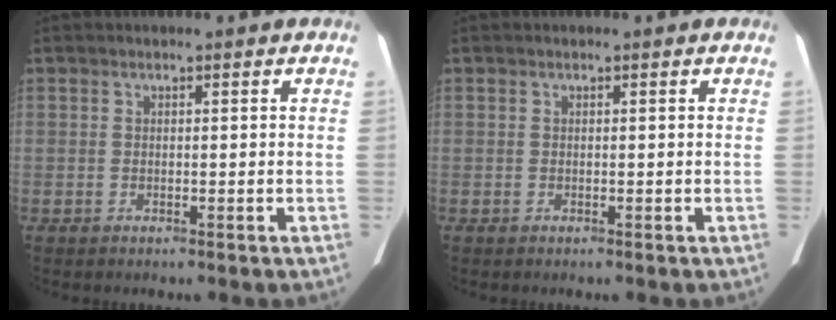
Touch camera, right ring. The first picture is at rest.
{"total": 0.0}